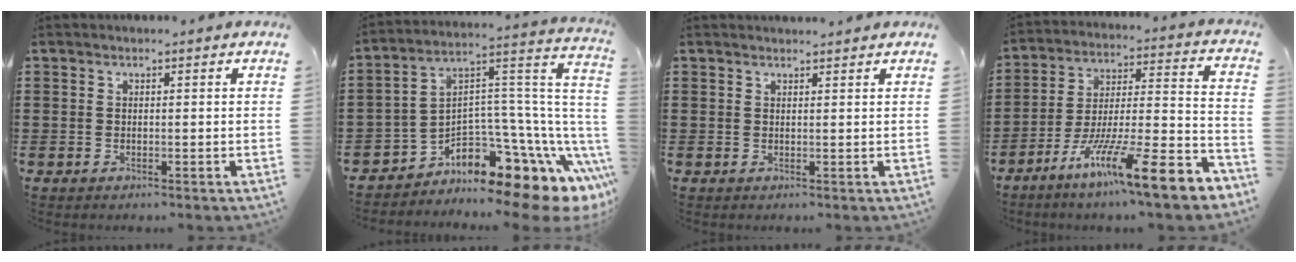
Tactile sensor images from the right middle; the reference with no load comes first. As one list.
[{"total": 7.8, "force": [-5.1, 3.5, 4.7], "torque": [-0.109, -0.038, -0.109]}, {"total": 0.5, "force": [0.5, 0.0, 0.0], "torque": [-0.003, 0.001, 0.010]}, {"total": 14.2, "force": [-10.2, 0.9, 9.8], "torque": [-0.156, 0.016, -0.184]}]